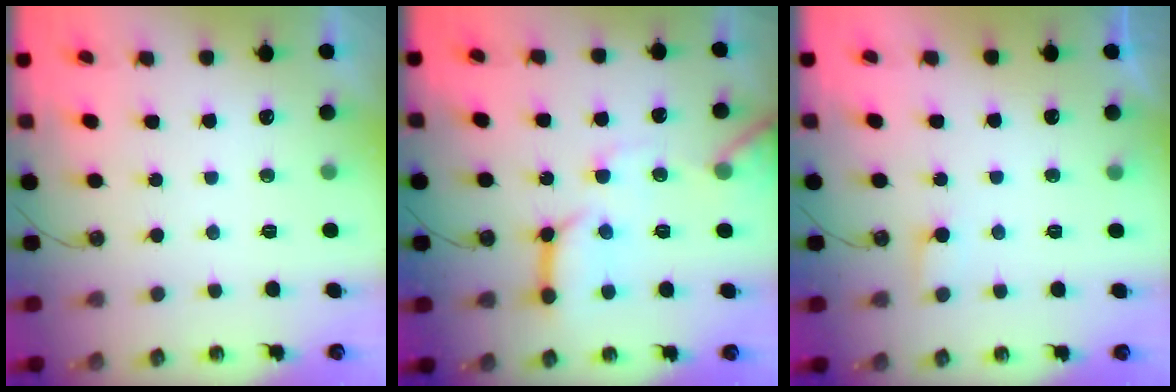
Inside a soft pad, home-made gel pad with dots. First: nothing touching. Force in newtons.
{"total": 13.5, "press": 13.4, "slide": 1.5}
{"total": 5.0, "press": 5.0, "slide": 0.4}